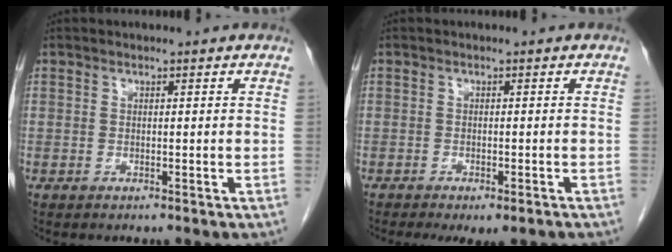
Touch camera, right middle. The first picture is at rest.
{"total": 6.2, "force": [-4.8, 1.9, 3.5], "torque": [-0.038, -0.008, -0.062]}